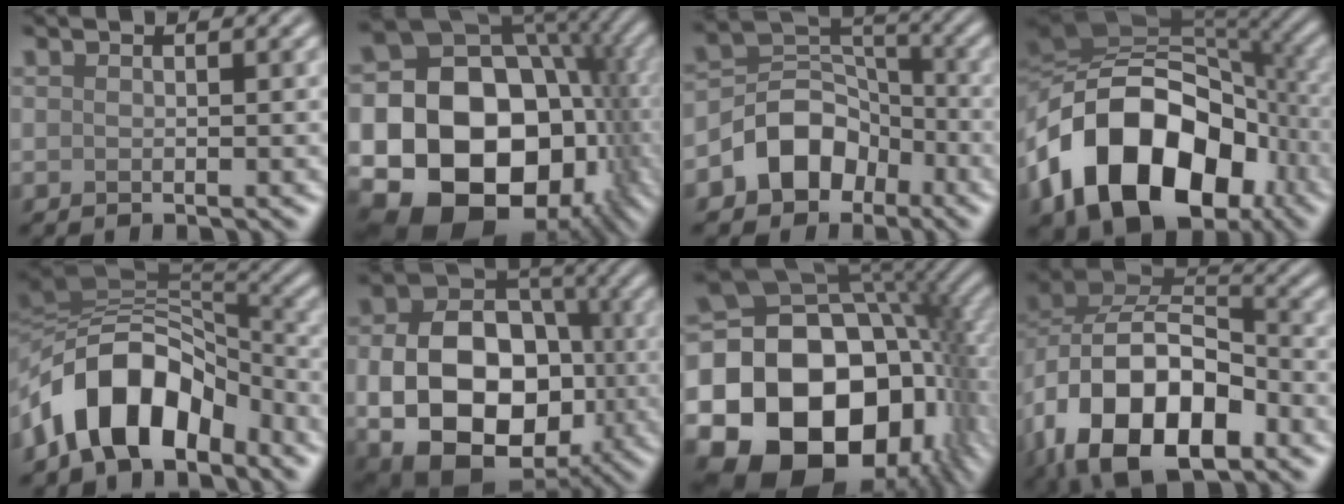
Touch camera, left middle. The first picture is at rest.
{"total": 22.3, "force": [-4.4, 17.6, 13.0], "torque": [-0.200, -0.007, -0.081]}
{"total": 6.2, "force": [-3.2, 4.6, 2.6], "torque": [-0.024, 0.004, -0.064]}
{"total": 16.1, "force": [-6.1, 10.7, 10.4], "torque": [-0.181, 0.006, -0.113]}
{"total": 10.5, "force": [-5.5, 5.9, 6.8], "torque": [-0.103, 0.018, -0.107]}
{"total": 13.8, "force": [-2.7, 10.0, 9.2], "torque": [-0.155, -0.027, -0.046]}
{"total": 20.8, "force": [-4.4, 15.4, 13.3], "torque": [-0.245, -0.029, -0.054]}
{"total": 15.0, "force": [-6.1, 8.9, 10.4], "torque": [-0.192, -0.024, -0.108]}